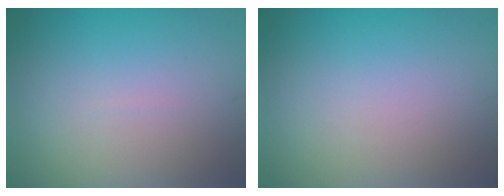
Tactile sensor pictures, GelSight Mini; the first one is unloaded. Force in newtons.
{"total": 0.0}